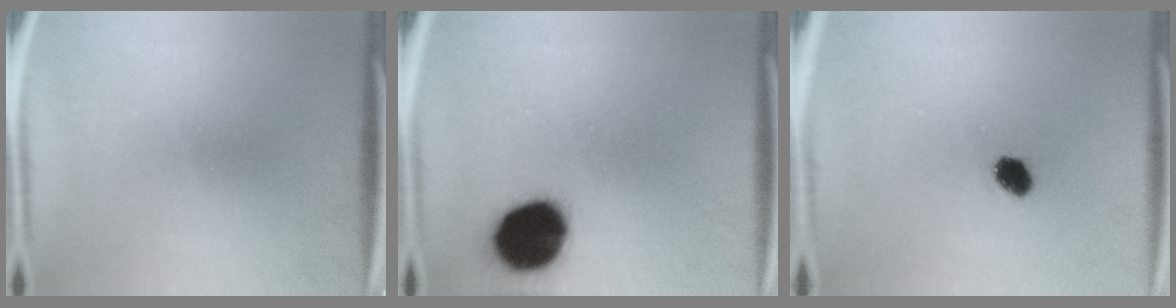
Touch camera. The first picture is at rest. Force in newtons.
{"total": 14.7}
{"total": 2.6}